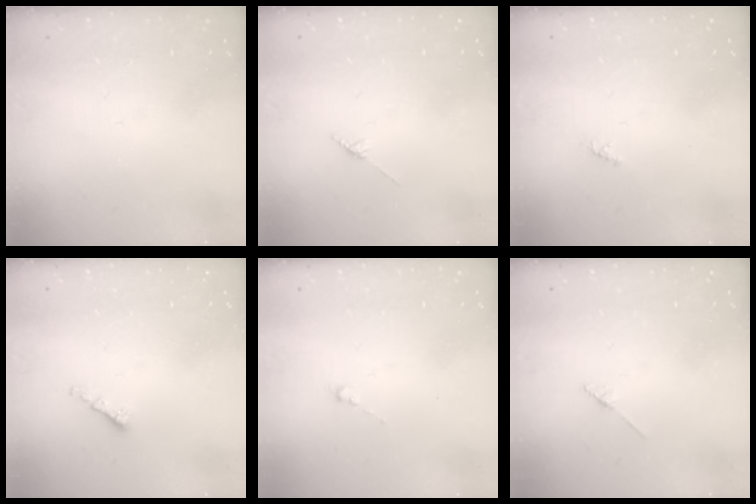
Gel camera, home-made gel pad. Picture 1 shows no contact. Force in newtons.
{"total": 2.8, "press": 2.8, "slide": 0.4}
{"total": 0.8, "press": 0.7, "slide": 0.4}
{"total": 1.4, "press": 1.2, "slide": 0.6}
{"total": 0.0}
{"total": 1.7, "press": 1.6, "slide": 0.2}